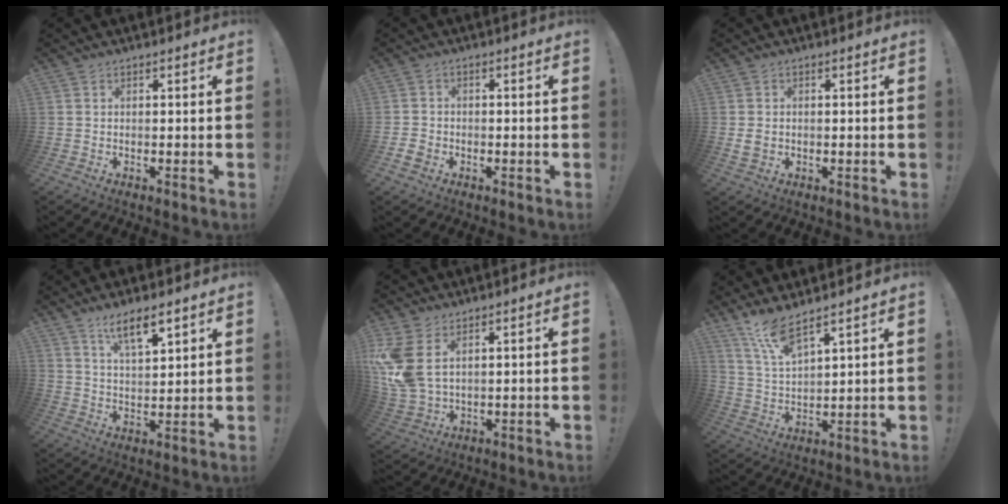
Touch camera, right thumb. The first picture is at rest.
{"total": 3.2, "force": [-1.7, 2.2, 1.6], "torque": [-0.041, 0.006, -0.031]}
{"total": 2.6, "force": [0.1, 2.0, 1.7], "torque": [-0.022, 0.004, 0.003]}
{"total": 8.6, "force": [6.1, 2.2, 5.7], "torque": [-0.092, -0.033, 0.105]}
{"total": 11.3, "force": [3.9, 7.3, 7.7], "torque": [-0.168, -0.014, 0.080]}
{"total": 9.0, "force": [7.5, 1.4, 4.7], "torque": [-0.106, -0.038, 0.137]}